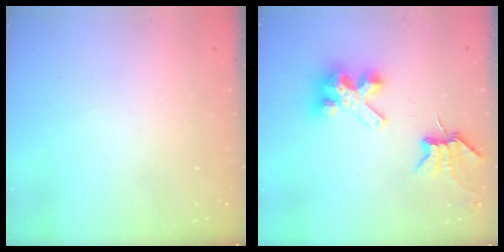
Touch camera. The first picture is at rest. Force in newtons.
{"total": 8.1, "press": 8.1, "slide": 0.6}